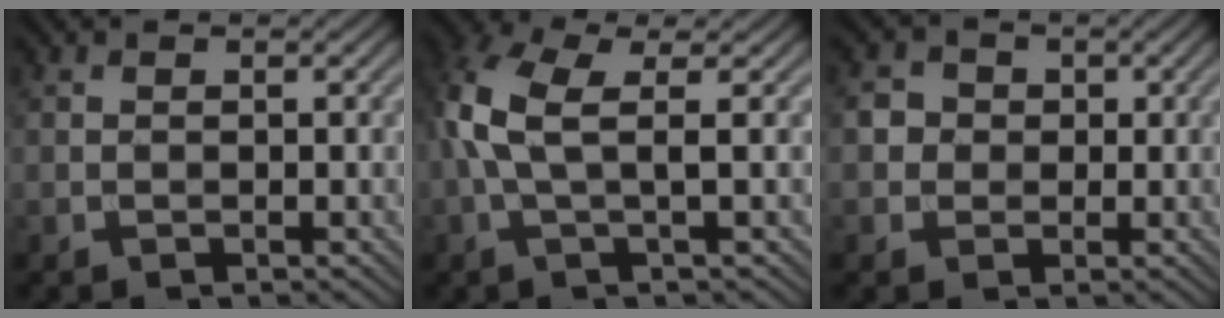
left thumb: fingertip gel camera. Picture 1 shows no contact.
{"total": 6.0, "force": [0.6, 1.7, 5.7], "torque": [-0.133, 0.016, 0.004]}
{"total": 3.3, "force": [0.5, 3.1, 0.9], "torque": [-0.016, 0.001, -0.003]}